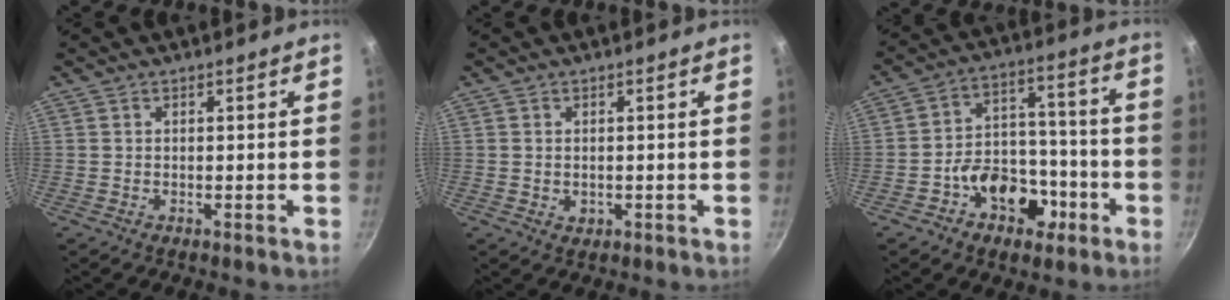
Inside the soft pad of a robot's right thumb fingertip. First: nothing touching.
{"total": 1.5, "force": [-0.1, 1.2, 0.9], "torque": [-0.011, -0.002, 0.000]}
{"total": 13.0, "force": [-6.0, 9.2, 7.1], "torque": [-0.069, 0.059, -0.091]}